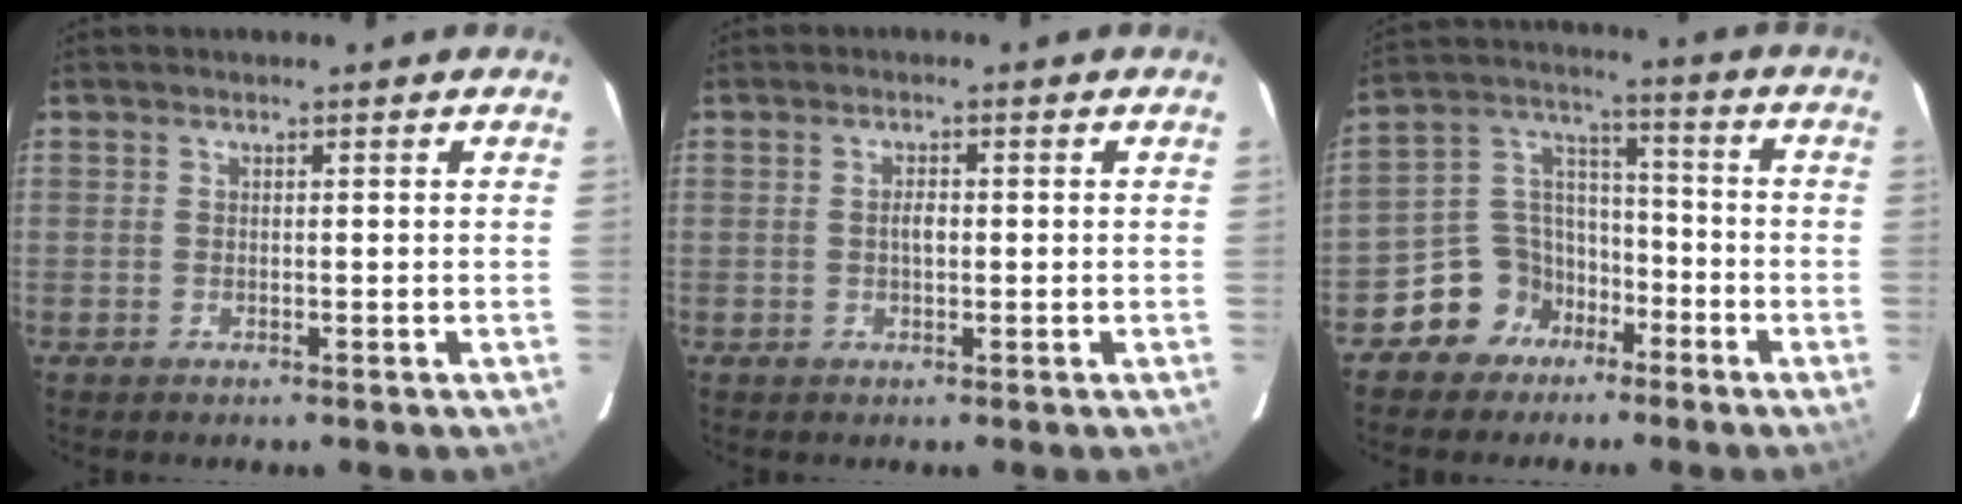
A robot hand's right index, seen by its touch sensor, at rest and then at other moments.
{"total": 1.7, "force": [-0.1, 0.8, 1.5], "torque": [-0.027, 0.005, -0.003]}
{"total": 10.4, "force": [-6.5, 7.9, 1.9], "torque": [-0.052, 0.051, -0.112]}